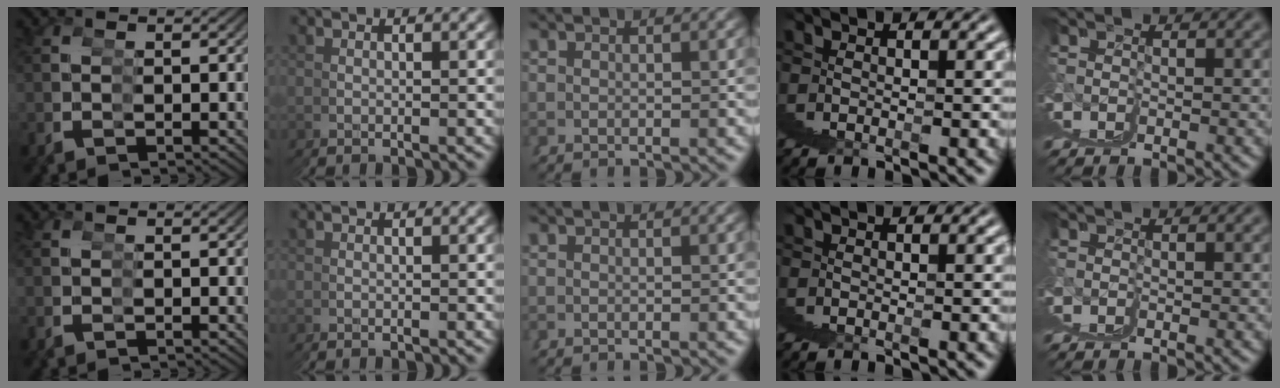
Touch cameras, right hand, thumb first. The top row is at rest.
{}